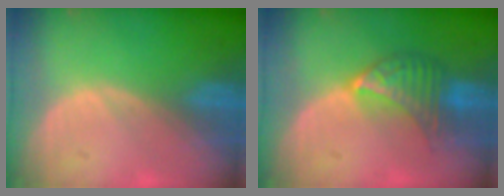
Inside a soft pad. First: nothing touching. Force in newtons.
{"total": 7.1, "press": 6.5, "slide": 3.0}